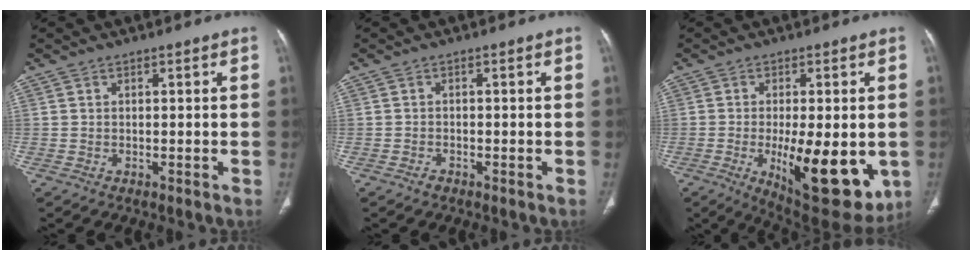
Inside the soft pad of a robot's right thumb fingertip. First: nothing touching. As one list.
[{"total": 1.0, "force": [-0.8, 0.6, 0.3], "torque": [-0.006, 0.001, -0.016]}, {"total": 18.5, "force": [-4.0, 7.2, 16.6], "torque": [-0.210, -0.027, -0.035]}]